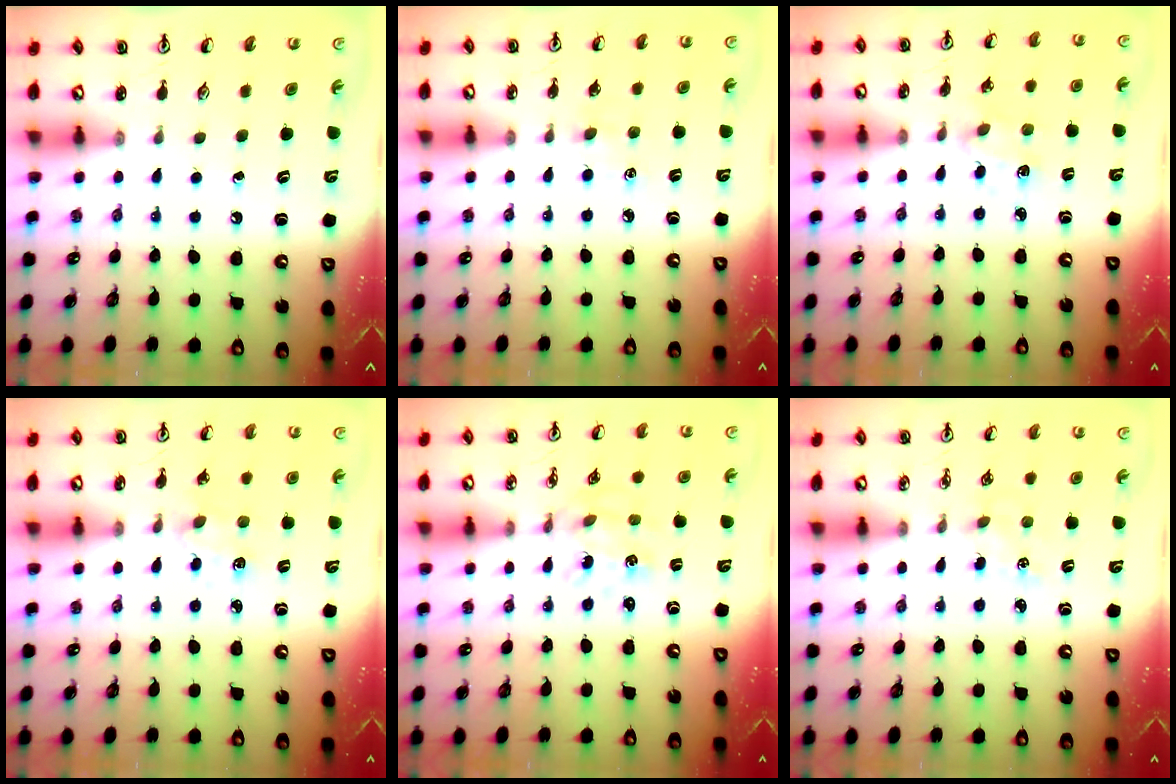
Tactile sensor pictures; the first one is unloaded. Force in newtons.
{"total": 2.6, "press": 2.6, "slide": 0.4}
{"total": 1.6, "press": 1.6, "slide": 0.1}
{"total": 3.2, "press": 3.2, "slide": 0.4}
{"total": 1.5, "press": 1.5, "slide": 0.2}
{"total": 3.0, "press": 3.0, "slide": 0.4}